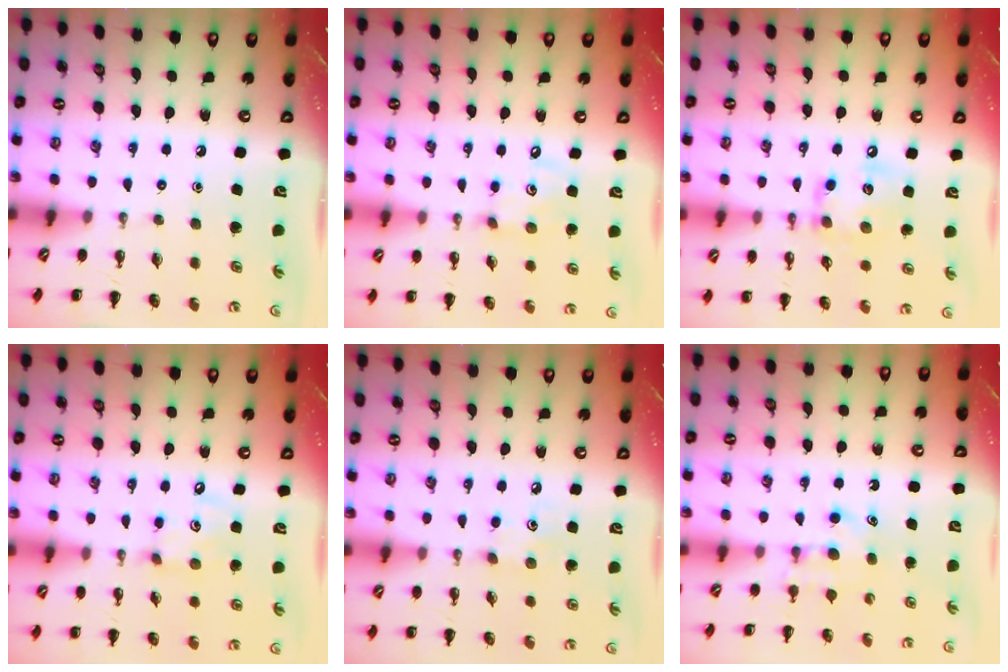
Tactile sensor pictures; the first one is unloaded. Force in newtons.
{"total": 5.6, "press": 5.5, "slide": 1.1}
{"total": 11.4, "press": 11.4, "slide": 0.7}
{"total": 5.6, "press": 5.5, "slide": 1.1}
{"total": 5.4, "press": 5.1, "slide": 1.6}
{"total": 5.0, "press": 4.8, "slide": 1.4}